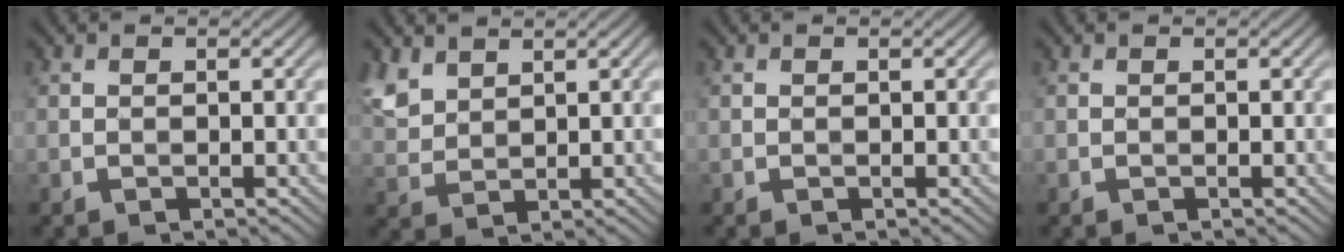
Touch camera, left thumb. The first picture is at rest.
{"total": 4.5, "force": [3.0, 2.5, 2.2], "torque": [-0.066, 0.002, 0.069]}
{"total": 0.0}
{"total": 0.0}